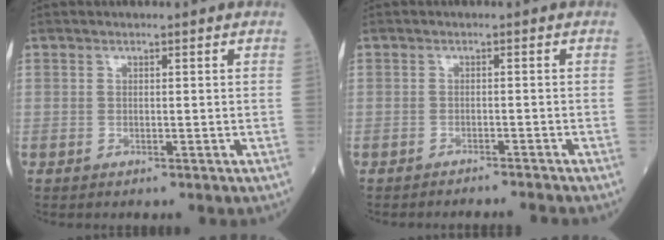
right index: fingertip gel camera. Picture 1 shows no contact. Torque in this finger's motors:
{"motor_torque": [0.10, -0.03, 0.05, -0.01]}